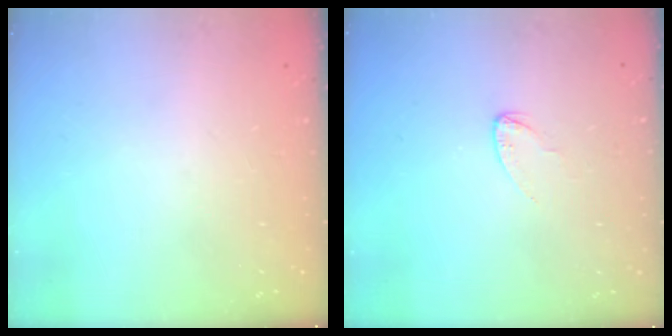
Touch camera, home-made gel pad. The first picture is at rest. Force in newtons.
{"total": 2.6, "press": 2.6, "slide": 0.2}